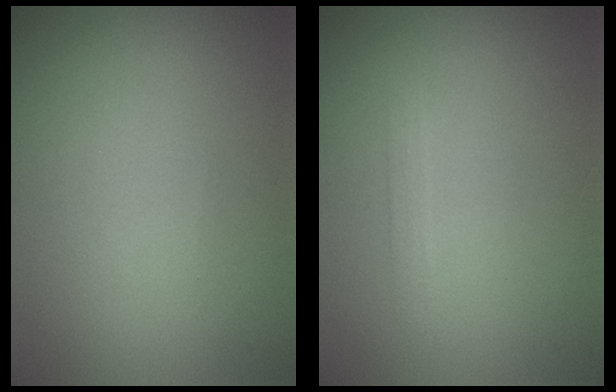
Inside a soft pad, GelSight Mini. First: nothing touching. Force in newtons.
{"total": 0.8, "press": 0.8, "slide": 0.0}